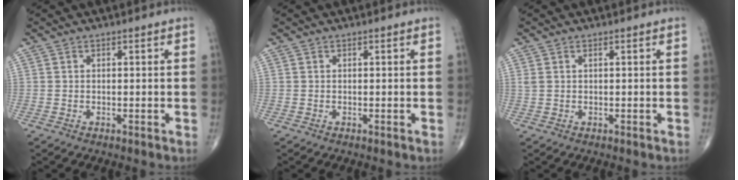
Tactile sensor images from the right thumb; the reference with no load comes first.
{"total": 0.0}
{"total": 1.1, "force": [0.5, 0.4, 0.9], "torque": [-0.025, 0.012, 0.016]}